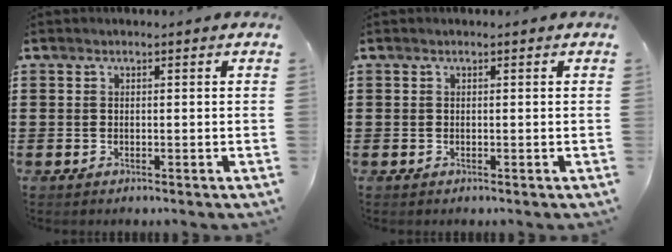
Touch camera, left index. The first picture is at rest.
{"total": 0.0}